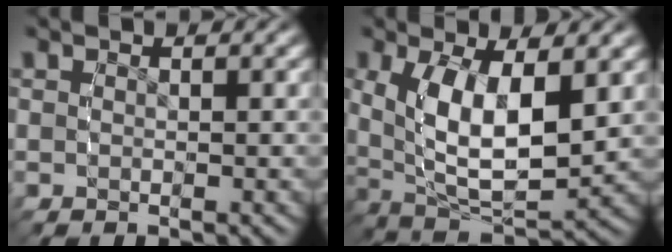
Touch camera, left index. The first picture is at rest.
{"total": 9.3, "force": [0.1, 5.7, 7.3], "torque": [-0.141, -0.032, 0.021]}